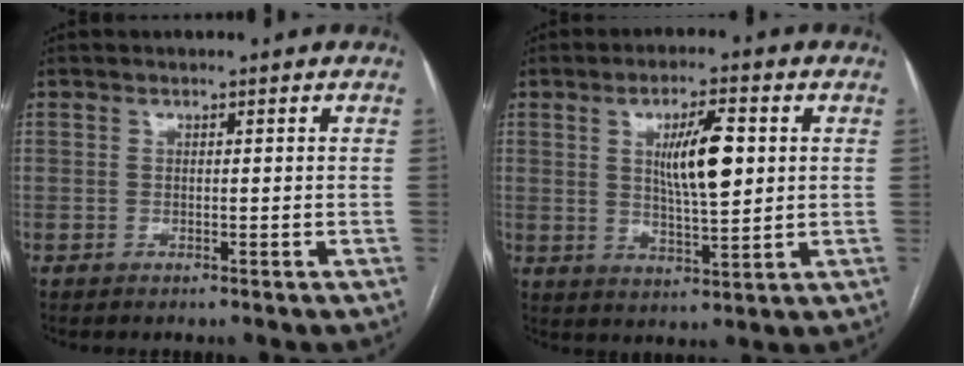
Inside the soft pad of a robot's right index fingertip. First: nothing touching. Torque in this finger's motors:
{"motor_torque": [0.47, -0.08, 0.41, 0.10]}